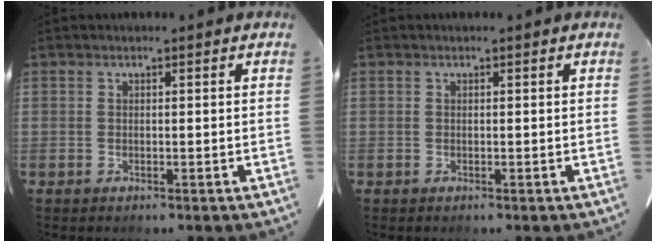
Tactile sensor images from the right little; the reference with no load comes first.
{"total": 0.0}